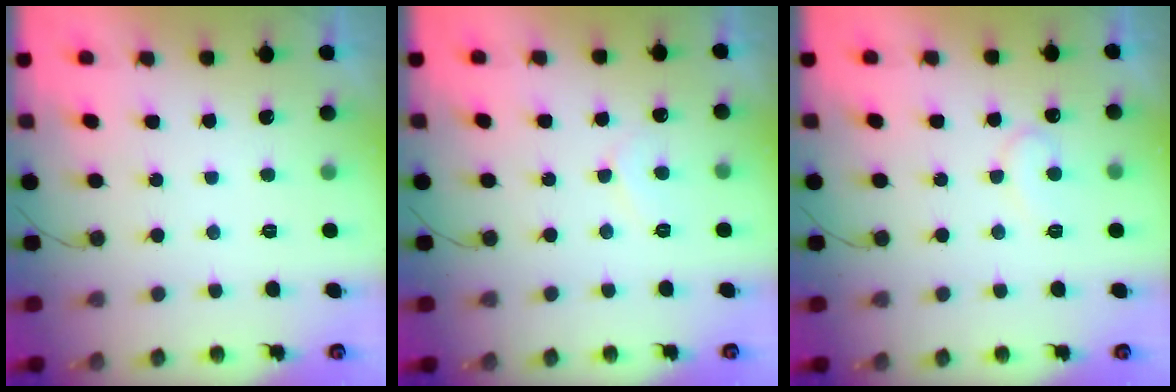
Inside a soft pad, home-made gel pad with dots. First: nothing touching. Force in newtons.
{"total": 5.5, "press": 5.5, "slide": 0.5}
{"total": 7.5, "press": 7.5, "slide": 0.4}